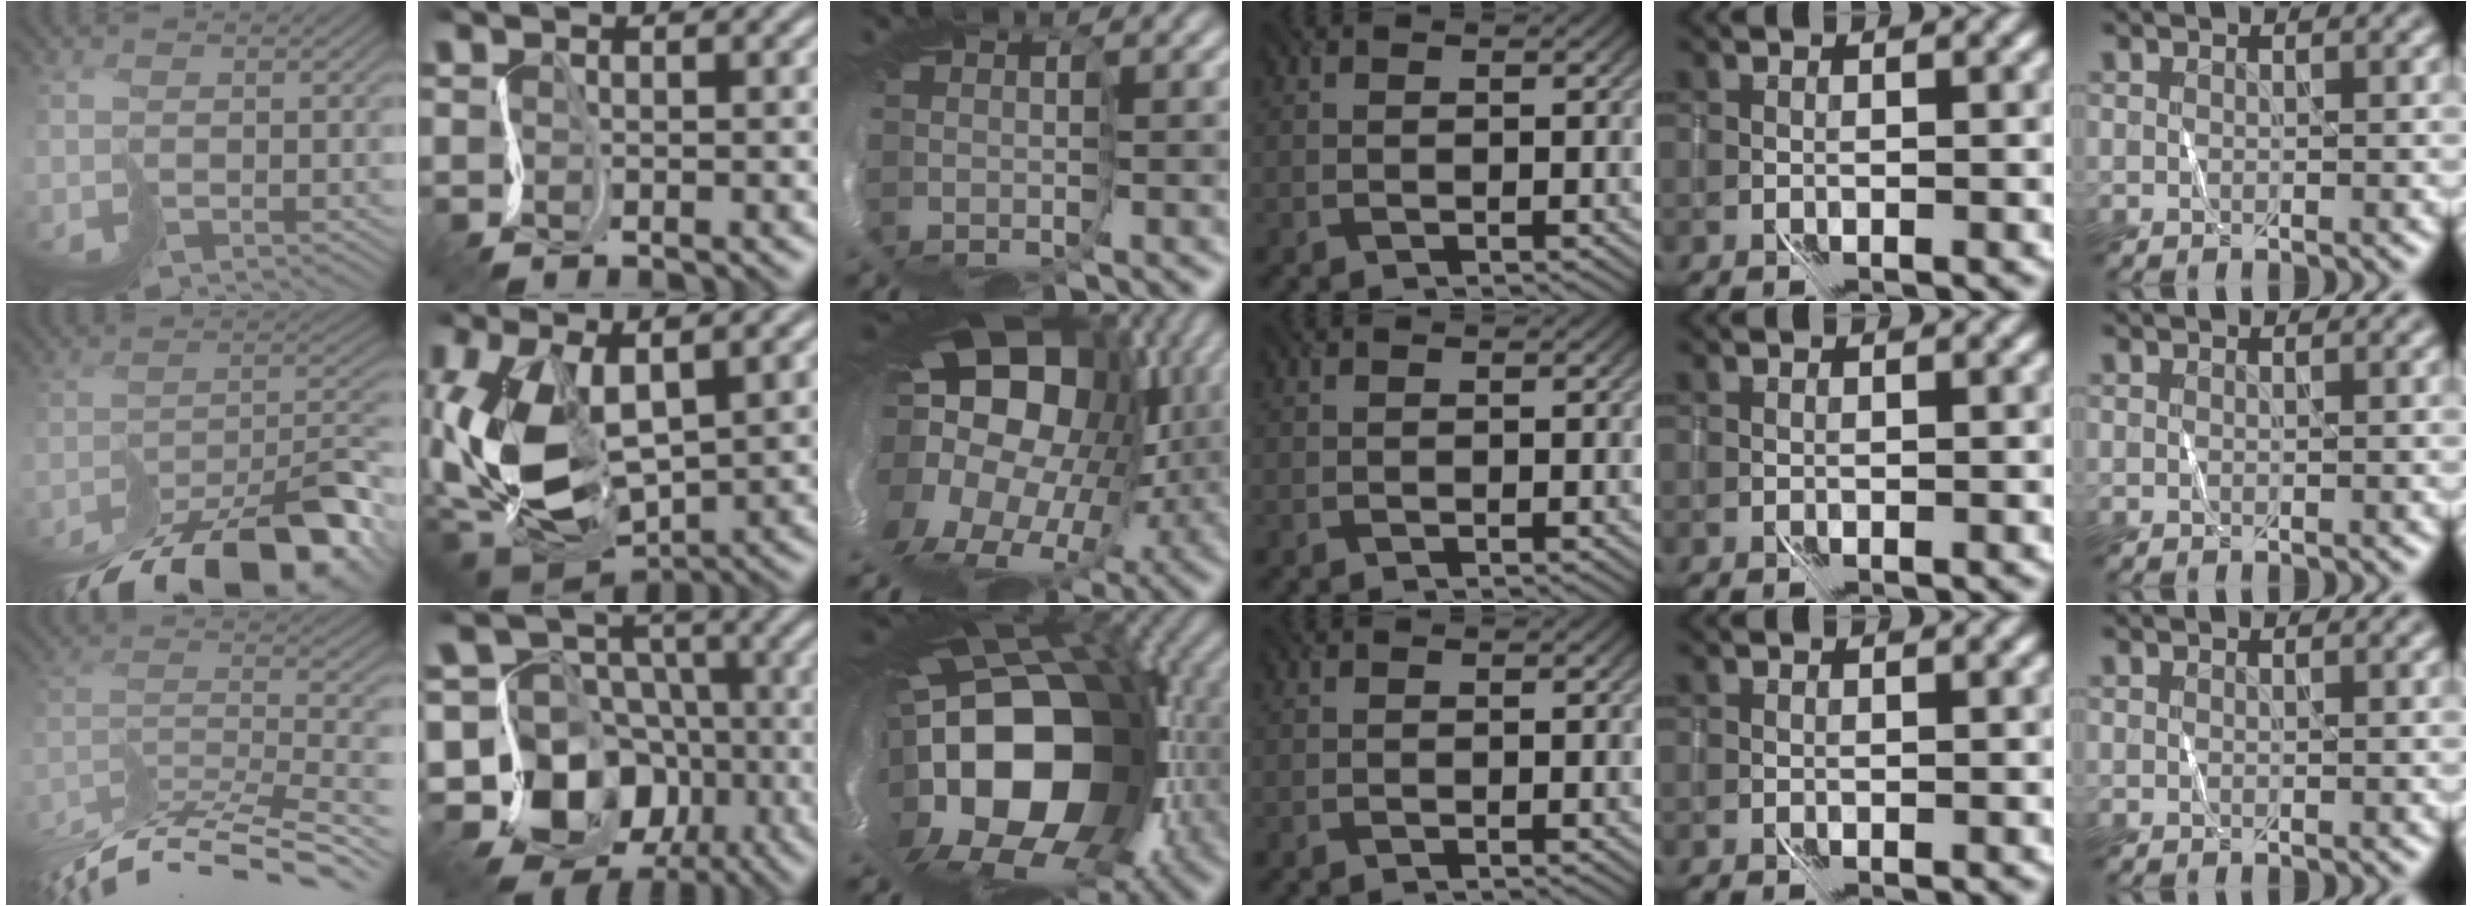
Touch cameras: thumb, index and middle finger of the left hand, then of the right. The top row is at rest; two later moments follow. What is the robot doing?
{"motion": "cut", "object": "paper bag"}